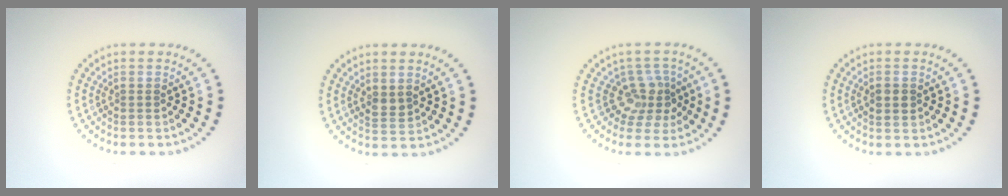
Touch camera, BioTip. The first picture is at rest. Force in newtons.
{"total": 1.4, "press": 1.3, "slide": 0.5}
{"total": 3.1, "press": 2.3, "slide": 2.1}
{"total": 1.3, "press": 1.3, "slide": 0.1}